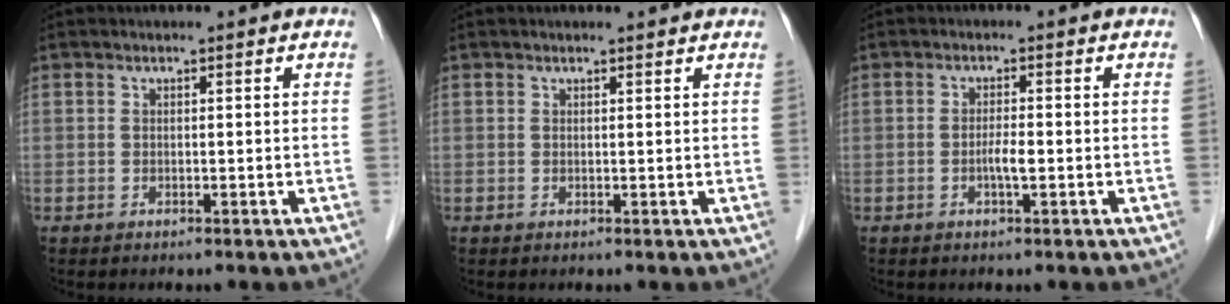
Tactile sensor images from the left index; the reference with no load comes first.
{"total": 1.1, "force": [1.1, 0.1, 0.1], "torque": [-0.012, 0.001, 0.014]}
{"total": 2.0, "force": [-0.6, 0.2, 1.9], "torque": [-0.037, 0.001, -0.011]}